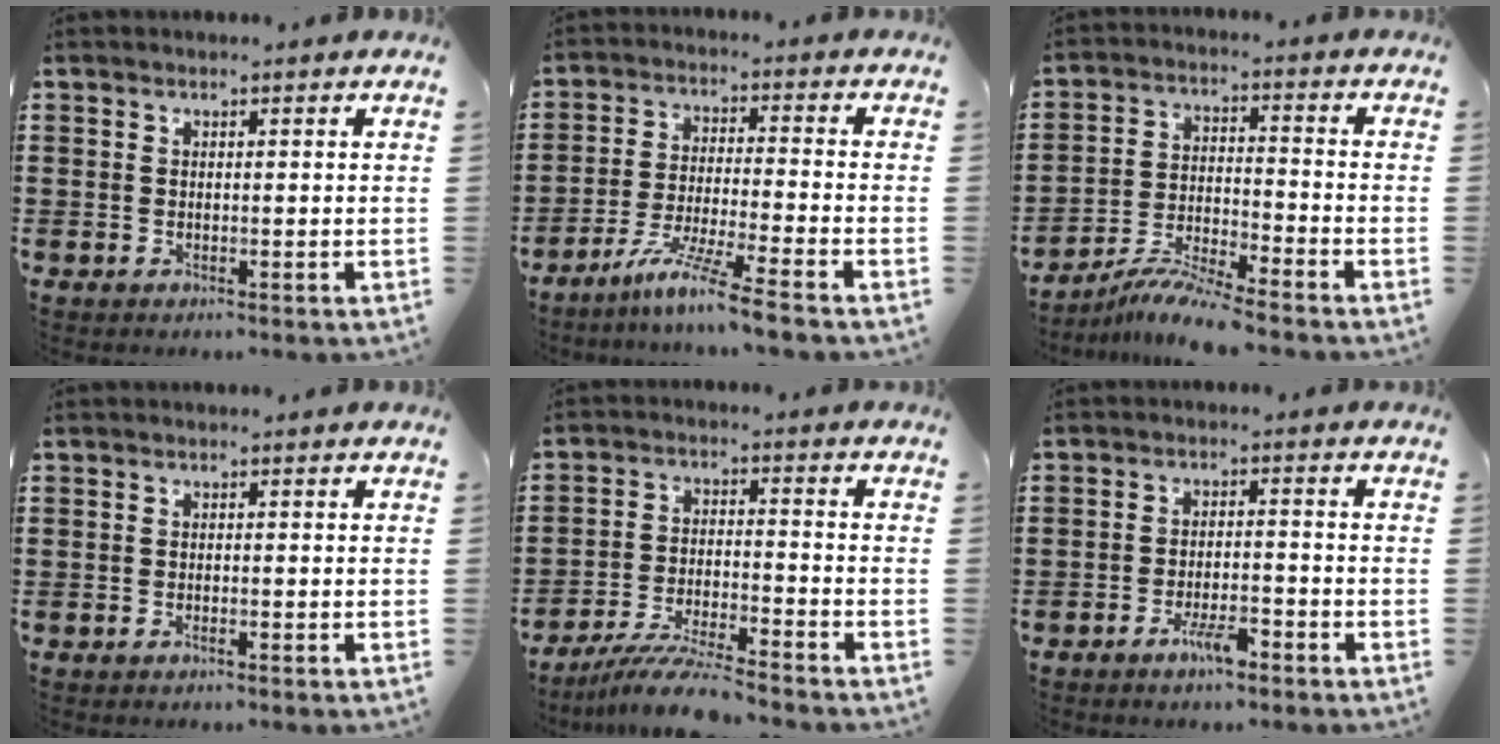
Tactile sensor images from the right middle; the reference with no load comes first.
{"total": 8.1, "force": [-6.7, -0.9, 4.5], "torque": [-0.090, -0.018, -0.130]}
{"total": 7.4, "force": [-7.0, -0.1, 2.5], "torque": [-0.047, -0.004, -0.133]}
{"total": 0.6, "force": [-0.4, 0.1, 0.4], "torque": [-0.010, -0.003, -0.007]}
{"total": 7.9, "force": [-7.2, 0.2, 3.1], "torque": [-0.068, -0.006, -0.140]}
{"total": 4.2, "force": [-2.9, 1.0, 2.8], "torque": [-0.059, 0.003, -0.058]}